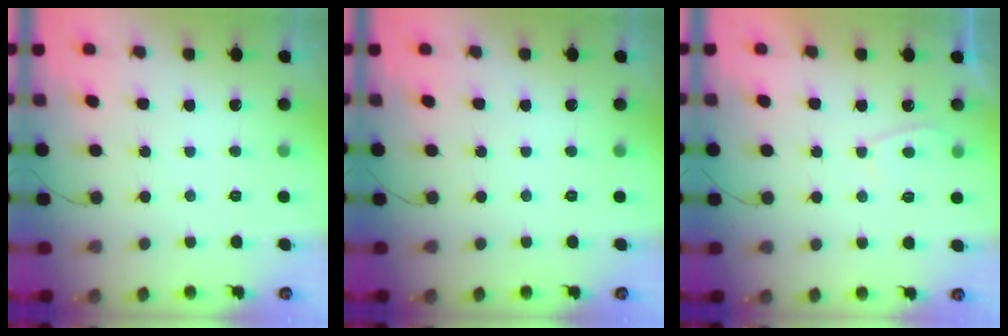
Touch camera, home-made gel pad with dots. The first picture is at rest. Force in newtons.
{"total": 0.0}
{"total": 2.2, "press": 2.2, "slide": 0.5}